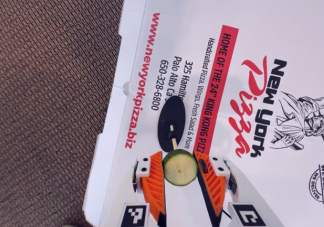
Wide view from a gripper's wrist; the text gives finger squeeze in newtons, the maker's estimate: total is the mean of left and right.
{"total": 9.4, "left": 9.4, "right": 9.4}